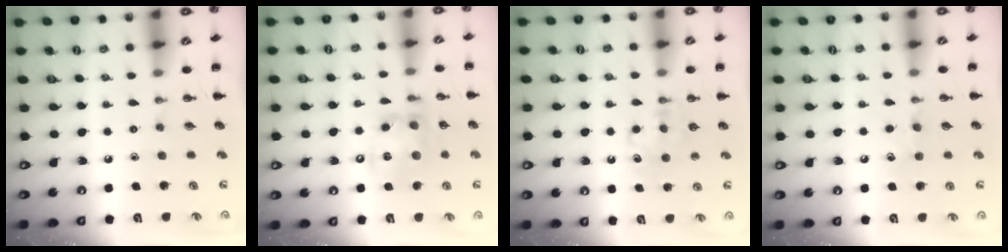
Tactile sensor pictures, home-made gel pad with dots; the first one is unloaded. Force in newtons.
{"total": 14.1, "press": 13.8, "slide": 2.6}
{"total": 5.2, "press": 5.0, "slide": 1.6}
{"total": 4.6, "press": 4.3, "slide": 1.5}